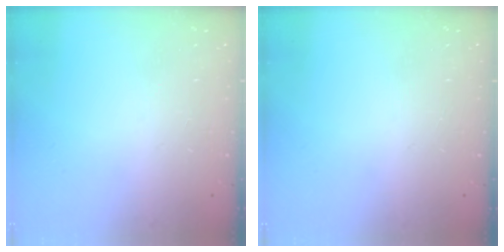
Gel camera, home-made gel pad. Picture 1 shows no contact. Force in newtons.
{"total": 0.0}